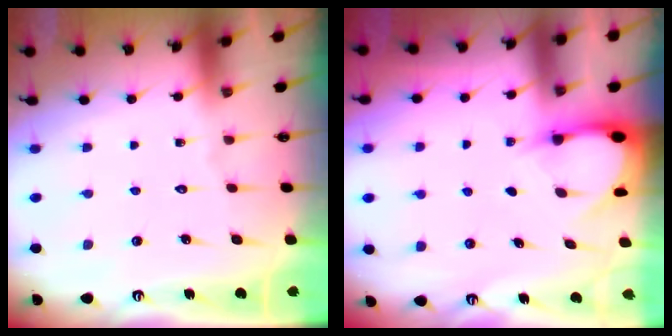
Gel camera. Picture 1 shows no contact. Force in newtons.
{"total": 2.9, "press": 2.9, "slide": 0.3}